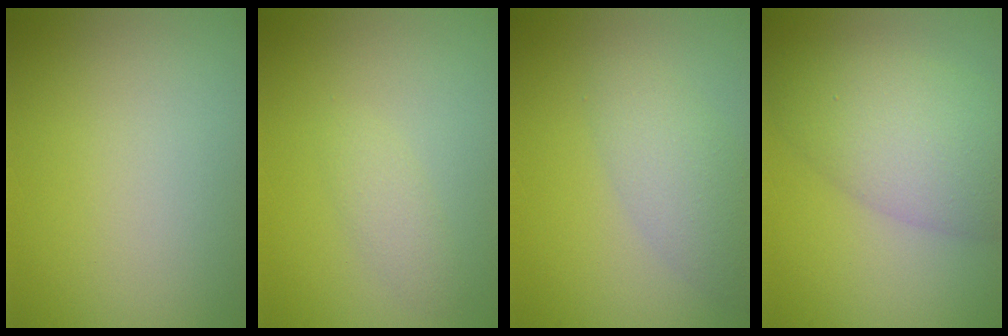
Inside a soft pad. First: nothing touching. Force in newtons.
{"total": 1.3, "press": 1.3, "slide": 0.1}
{"total": 3.3, "press": 3.3, "slide": 0.1}
{"total": 6.9, "press": 6.9, "slide": 0.2}